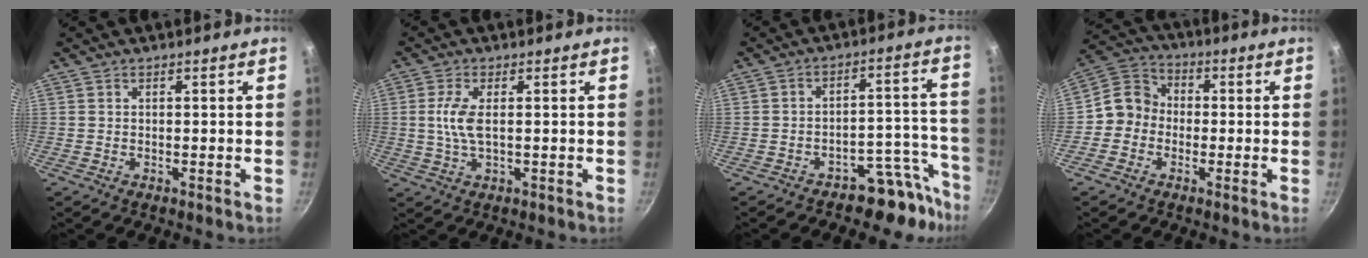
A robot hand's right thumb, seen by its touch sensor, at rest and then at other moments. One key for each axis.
{"total": 5.2, "fx": 0.4, "fy": 1.9, "fz": 4.8, "tx": -0.108, "ty": 0.001, "tz": 0.007}
{"total": 10.0, "fx": -8.1, "fy": 5.0, "fz": 3.2, "tx": 0.039, "ty": 0.102, "tz": -0.112}
{"total": 7.2, "fx": -1.5, "fy": 6.5, "fz": 2.7, "tx": -0.017, "ty": 0.026, "tz": -0.053}